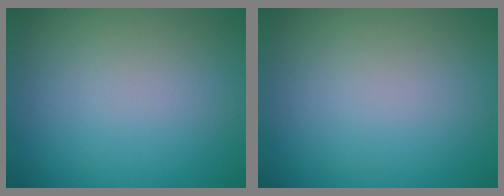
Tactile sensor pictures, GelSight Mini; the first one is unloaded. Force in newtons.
{"total": 0.0}